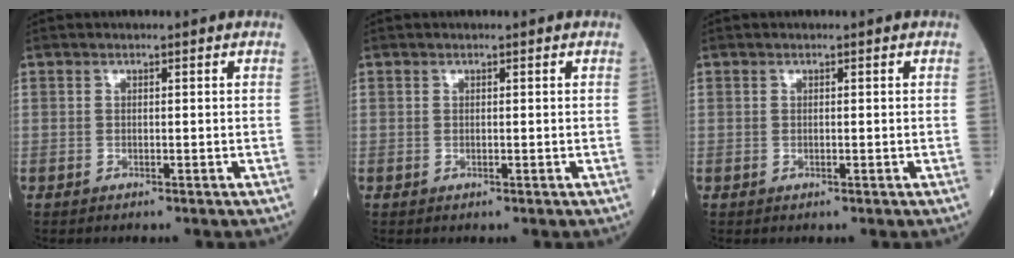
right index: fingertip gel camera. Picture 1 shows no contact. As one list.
[{"total": 0.0}, {"total": 0.0}]